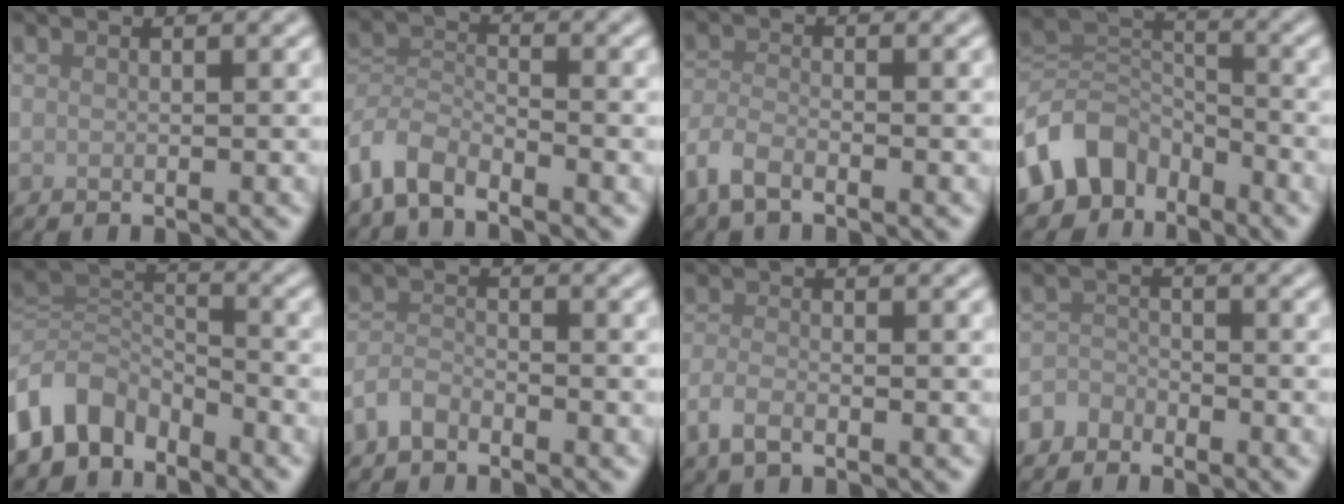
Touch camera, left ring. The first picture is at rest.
{"total": 4.2, "force": [-3.5, 1.5, 1.6], "torque": [-0.027, -0.001, -0.080]}
{"total": 2.7, "force": [-2.0, 1.0, 1.5], "torque": [-0.034, -0.002, -0.053]}
{"total": 6.9, "force": [-4.6, 4.6, 2.4], "torque": [-0.034, 0.000, -0.101]}
{"total": 6.3, "force": [-4.3, 3.8, 2.6], "torque": [-0.036, 0.002, -0.090]}
{"total": 2.0, "force": [-1.7, 0.8, 0.8], "torque": [-0.014, 0.005, -0.042]}
{"total": 2.1, "force": [-1.4, 0.7, 1.3], "torque": [-0.033, -0.004, -0.035]}
{"total": 2.0, "force": [-1.8, 1.0, 0.0], "torque": [0.002, 0.007, -0.043]}